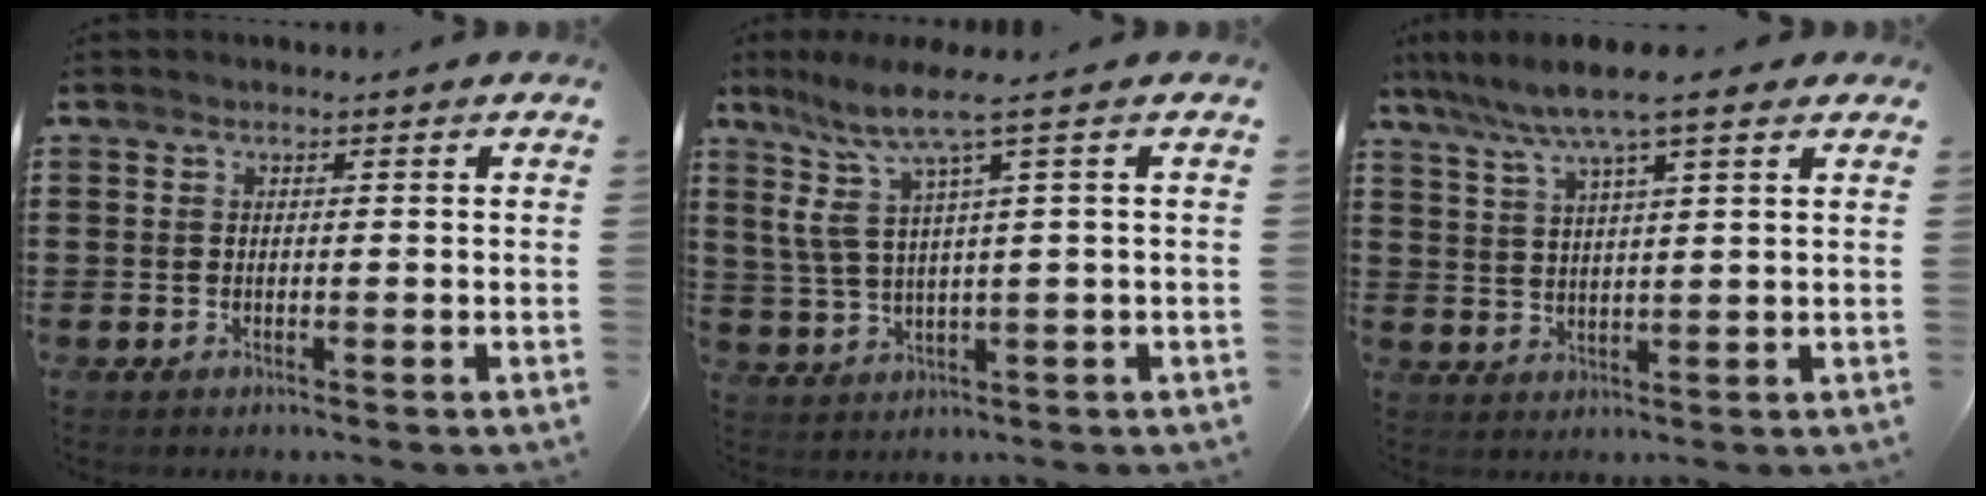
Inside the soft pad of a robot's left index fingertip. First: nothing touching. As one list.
[{"total": 7.3, "force": [3.1, 0.5, 6.6], "torque": [-0.171, -0.027, 0.038]}, {"total": 7.7, "force": [5.7, 0.7, 5.1], "torque": [-0.114, -0.014, 0.099]}]